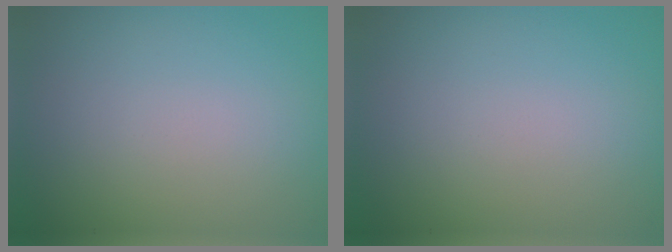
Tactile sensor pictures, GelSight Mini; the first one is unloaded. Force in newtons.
{"total": 0.0}